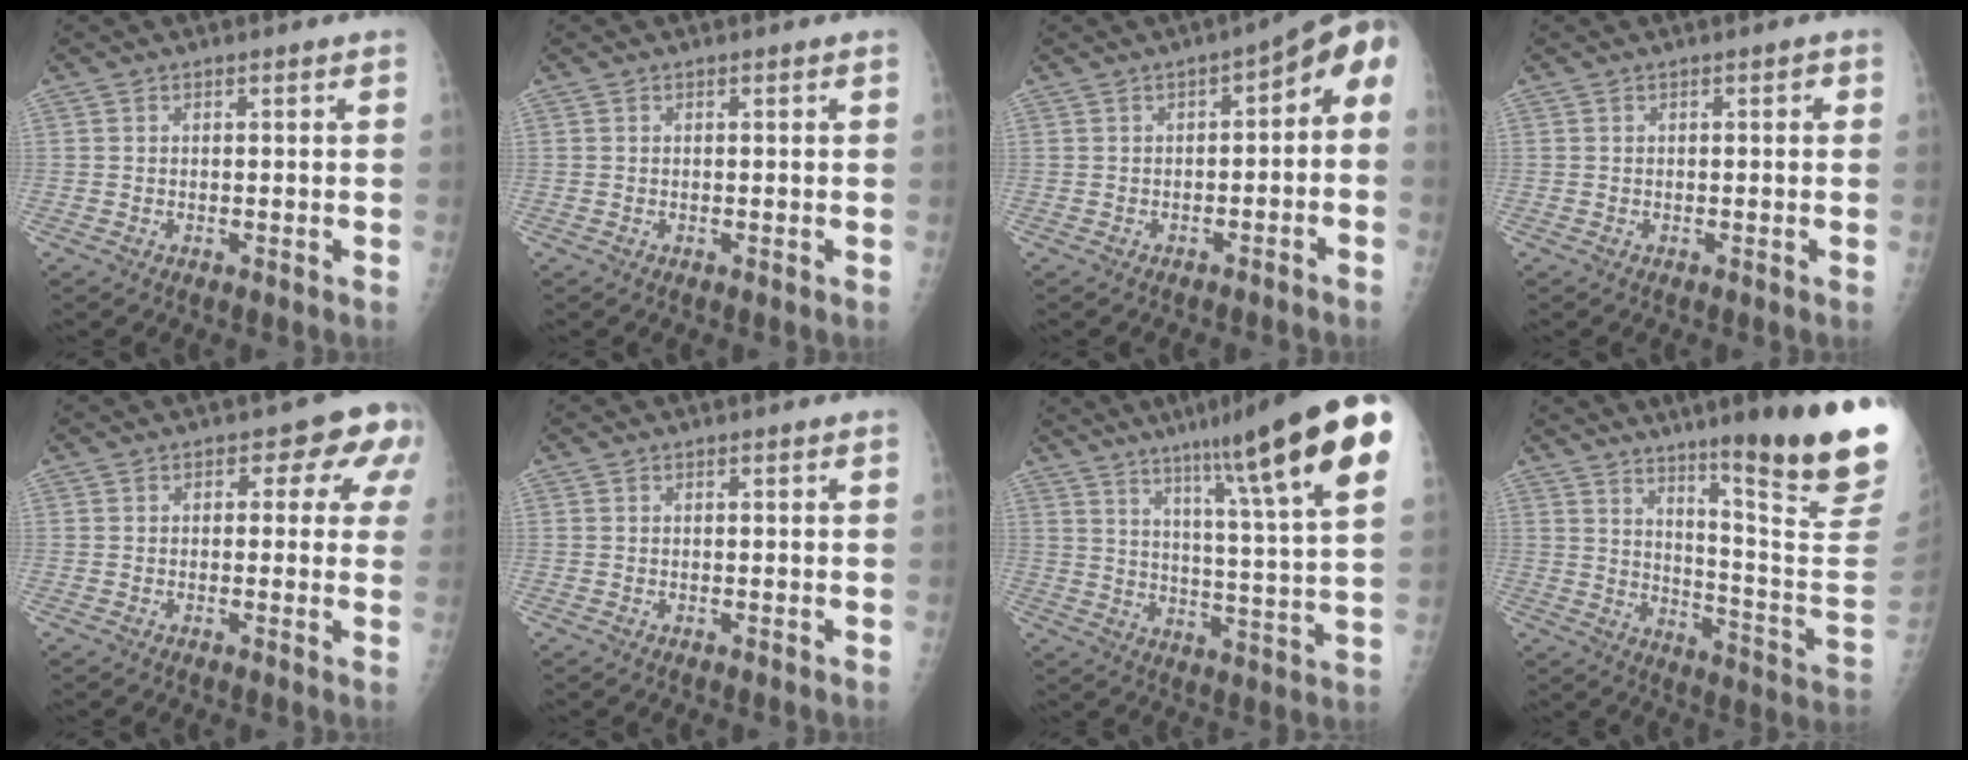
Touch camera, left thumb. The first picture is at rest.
{"total": 0.0}
{"total": 8.2, "force": [-1.3, 4.3, 6.9], "torque": [-0.060, 0.046, -0.025]}
{"total": 0.8, "force": [0.3, 0.4, 0.7], "torque": [-0.005, 0.002, 0.001]}
{"total": 6.7, "force": [2.2, 4.2, 4.8], "torque": [-0.001, 0.003, 0.012]}
{"total": 0.0}
{"total": 23.3, "force": [13.8, 1.6, 18.8], "torque": [-0.263, -0.042, 0.191]}
{"total": 24.5, "force": [16.2, 1.6, 18.3], "torque": [-0.233, -0.113, 0.230]}